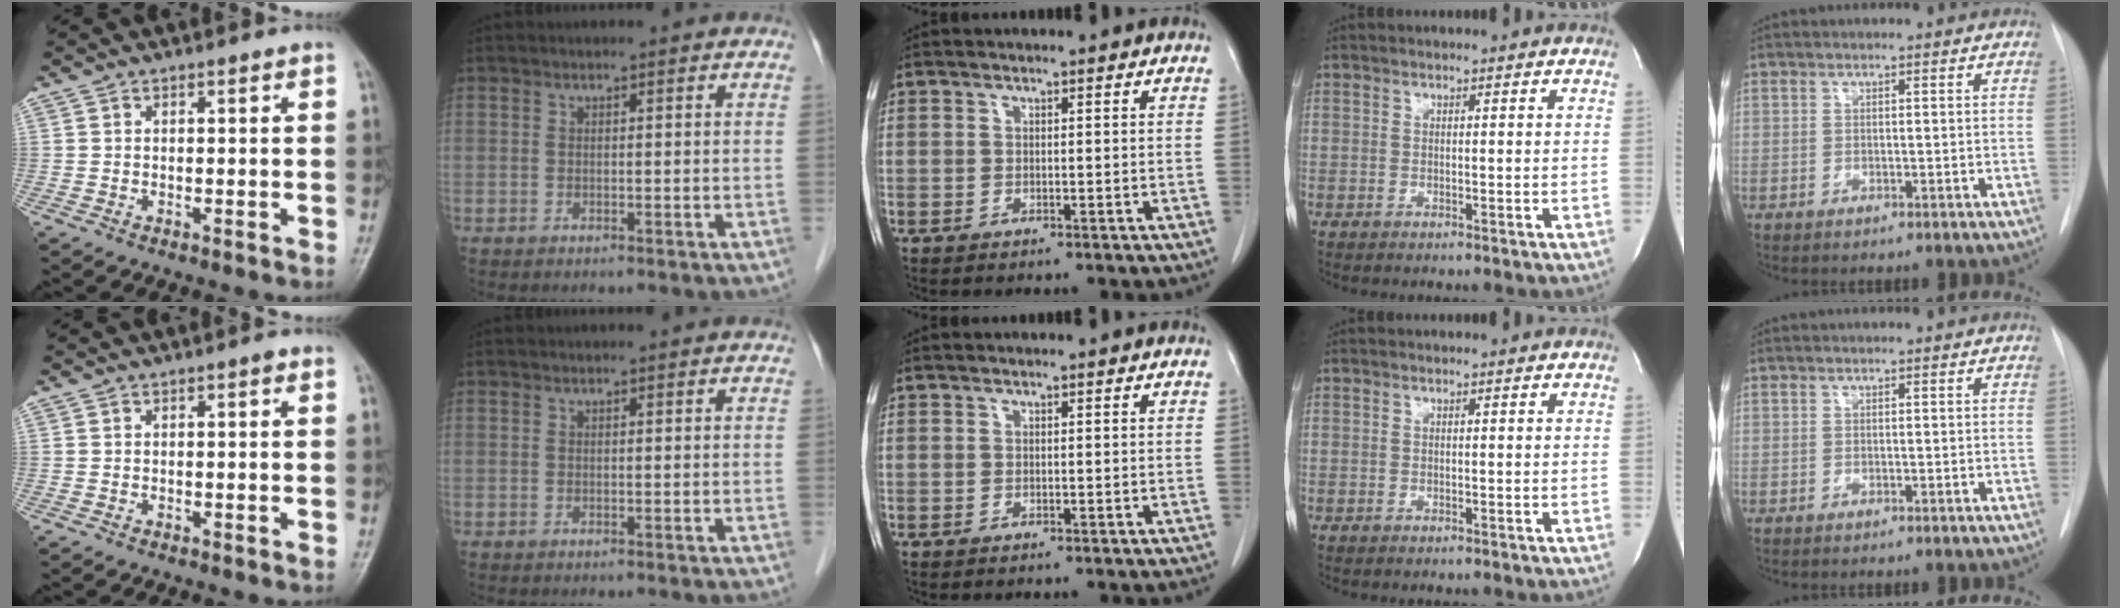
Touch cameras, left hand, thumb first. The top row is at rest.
{"thumb": {"total": 0.7, "force": [0.3, 0.2, 0.6], "torque": [-0.009, 0.001, 0.001]}, "index": {"total": 0.5, "force": [0.5, 0.1, 0.1], "torque": [-0.002, 0.008, 0.007]}}